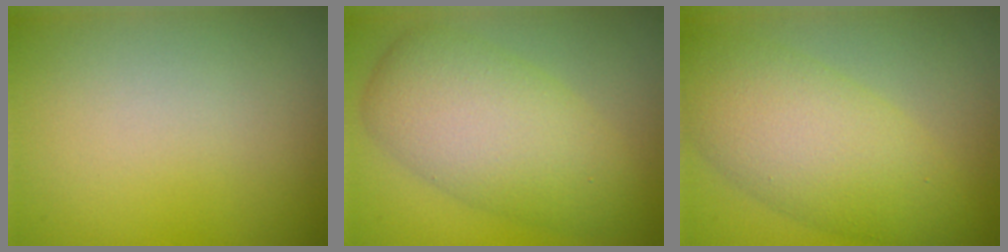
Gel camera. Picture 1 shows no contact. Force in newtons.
{"total": 7.4, "press": 7.4, "slide": 0.2}
{"total": 7.5, "press": 7.5, "slide": 0.3}